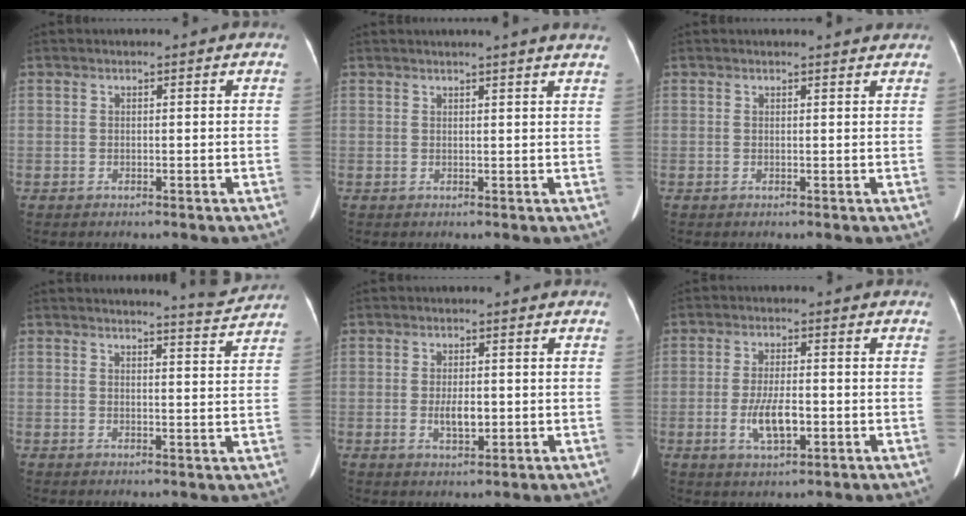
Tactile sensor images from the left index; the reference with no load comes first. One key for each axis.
{"total": 7.7, "fx": 6.9, "fy": -0.5, "fz": 3.4, "tx": -0.043, "ty": 0.012, "tz": 0.063}
{"total": 2.2, "fx": 2.2, "fy": 0.1, "fz": 0.2, "tx": -0.009, "ty": 0.001, "tz": 0.020}
{"total": 4.4, "fx": 4.3, "fy": -0.9, "fz": 0.2, "tx": -0.014, "ty": -0.022, "tz": 0.049}
{"total": 3.4, "fx": -0.5, "fy": 1.4, "fz": 3.1, "tx": -0.059, "ty": -0.003, "tz": -0.004}
{"total": 5.7, "fx": -1.6, "fy": 1.8, "fz": 5.2, "tx": -0.104, "ty": -0.003, "tz": -0.023}